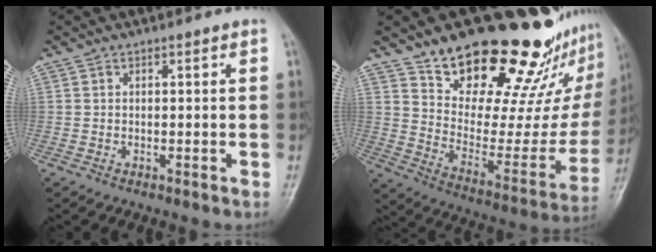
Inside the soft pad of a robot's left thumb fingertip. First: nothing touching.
{"total": 29.2, "force": [22.0, 10.7, 15.9], "torque": [-0.194, -0.121, 0.322]}